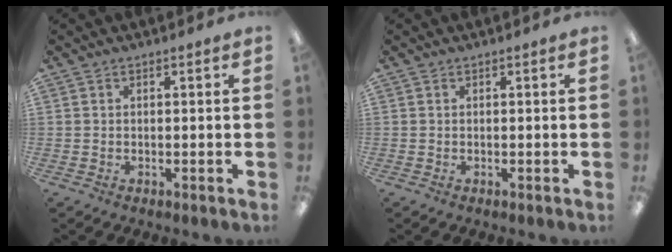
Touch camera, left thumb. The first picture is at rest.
{"total": 0.0}